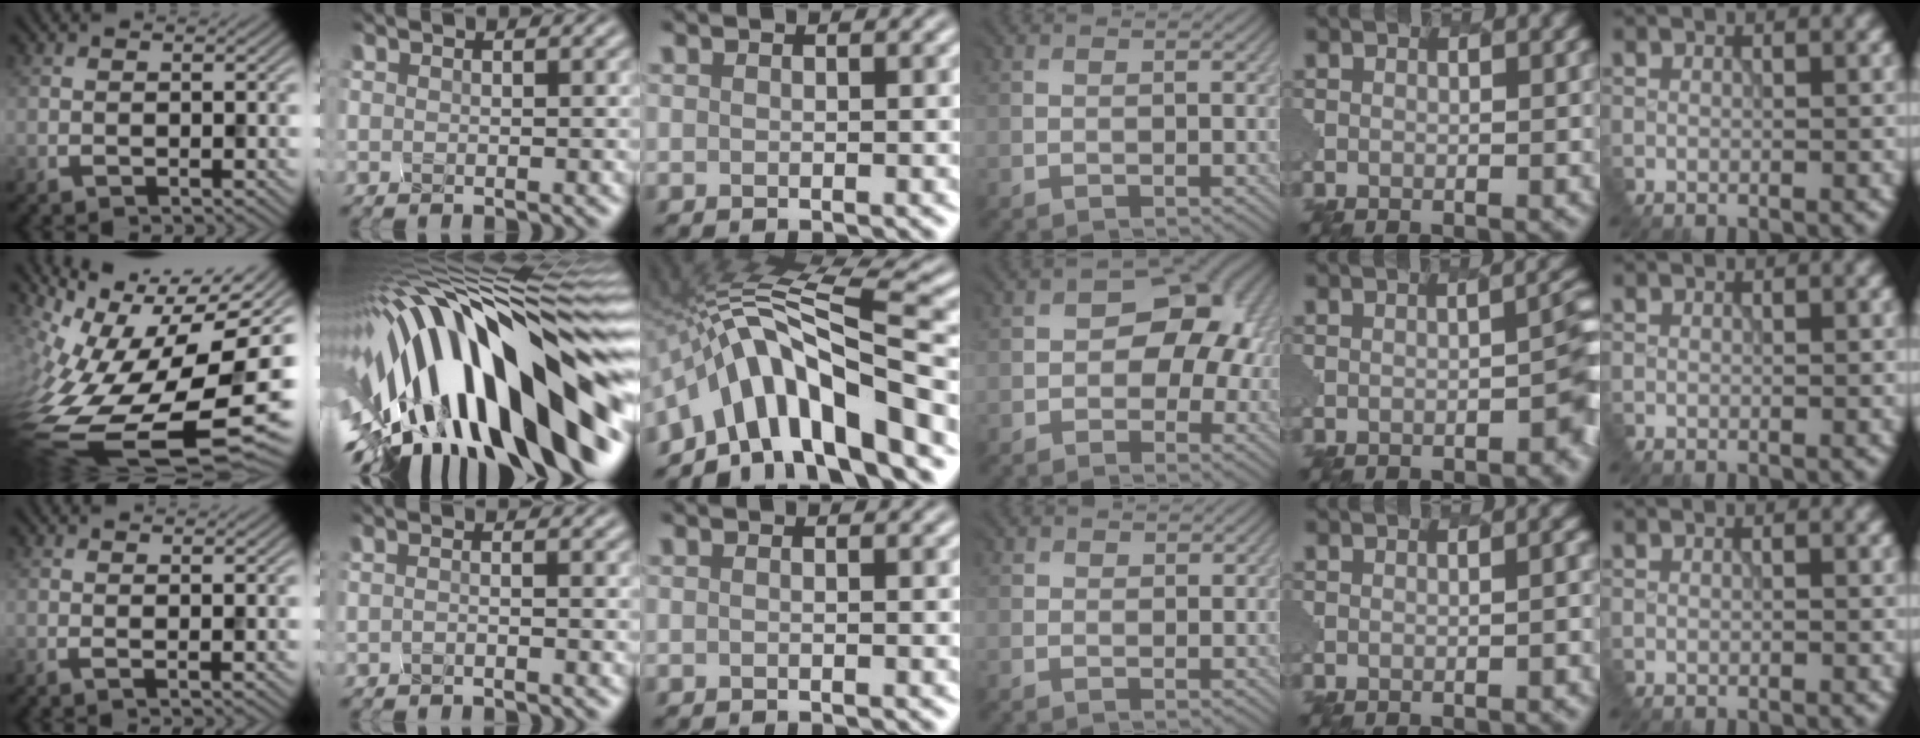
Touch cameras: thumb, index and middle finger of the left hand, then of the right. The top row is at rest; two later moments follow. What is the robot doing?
{"motion": "disassemble", "object": "hinged tin"}